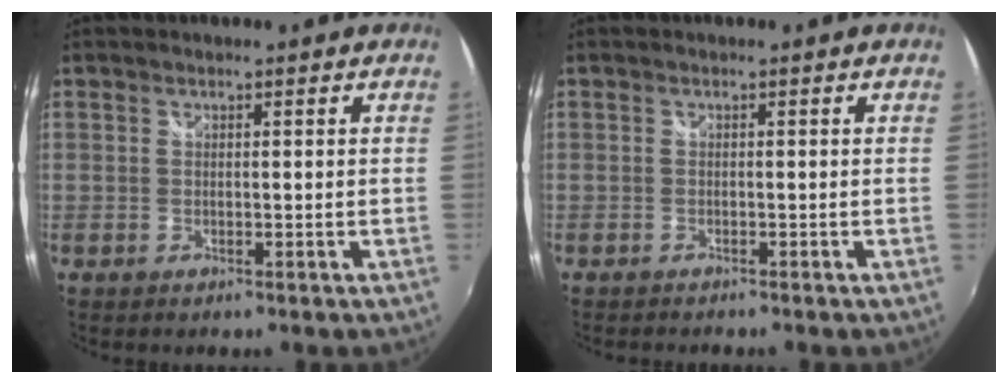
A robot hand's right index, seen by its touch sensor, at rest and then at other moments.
{"total": 1.1, "force": [-1.1, 0.1, 0.1], "torque": [-0.005, -0.009, -0.020]}